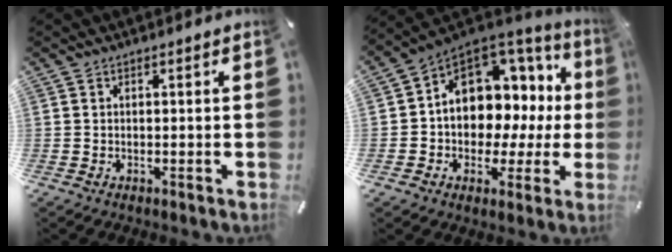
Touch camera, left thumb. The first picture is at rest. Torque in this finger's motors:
{"motor_torque": [2.50, 2.51, 1.52, -0.10, 0.52]}